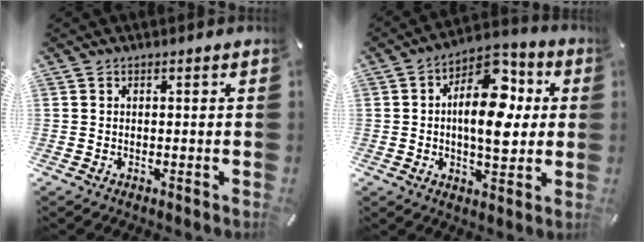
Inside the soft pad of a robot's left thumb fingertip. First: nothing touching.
{"total": 15.2, "force": [1.9, 8.8, 12.3], "torque": [-0.182, -0.015, 0.030]}